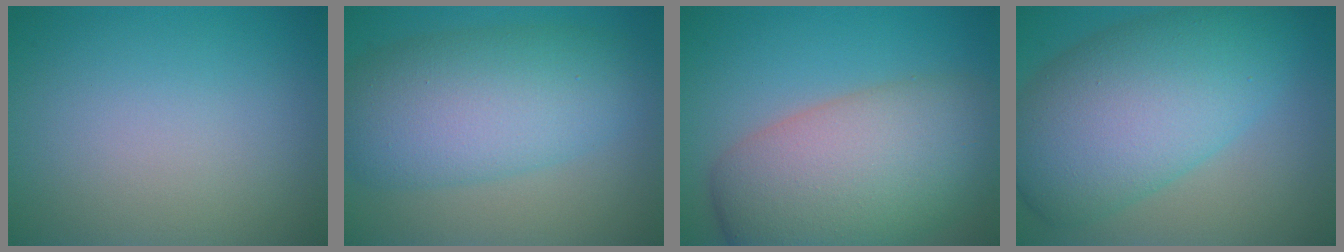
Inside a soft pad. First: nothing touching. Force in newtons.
{"total": 8.7, "press": 8.7, "slide": 0.5}
{"total": 10.8, "press": 10.8, "slide": 0.4}
{"total": 11.1, "press": 11.1, "slide": 0.1}